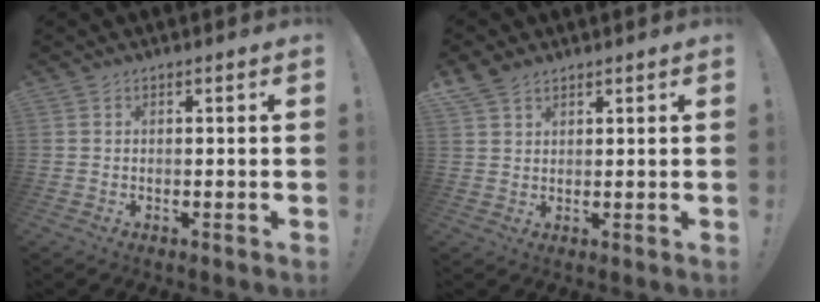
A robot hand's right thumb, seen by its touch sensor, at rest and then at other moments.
{"total": 4.2, "force": [3.3, 2.0, 1.6], "torque": [-0.035, -0.012, 0.064]}